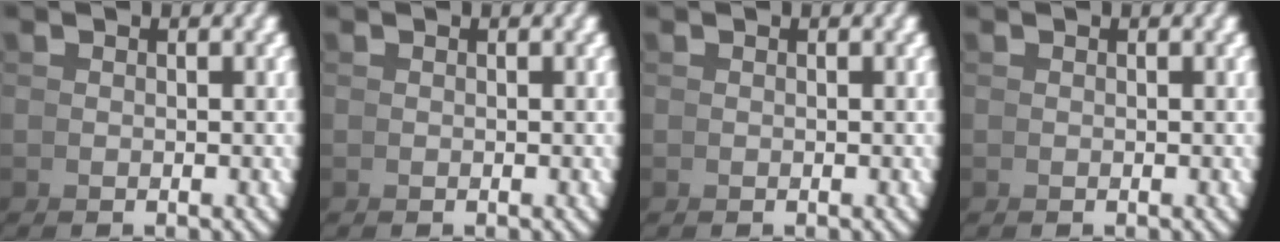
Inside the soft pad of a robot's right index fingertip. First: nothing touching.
{"total": 0.0}
{"total": 0.0}
{"total": 0.0}